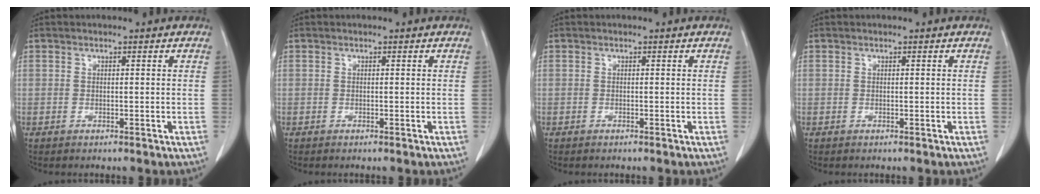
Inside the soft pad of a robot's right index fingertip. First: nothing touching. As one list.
[{"total": 0.0}, {"total": 0.0}, {"total": 0.0}]